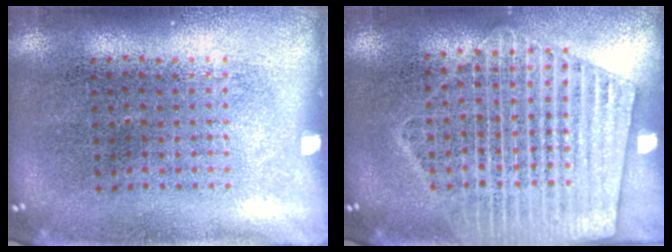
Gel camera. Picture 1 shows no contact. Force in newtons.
{"total": 2.0, "press": 1.8, "slide": 0.9}